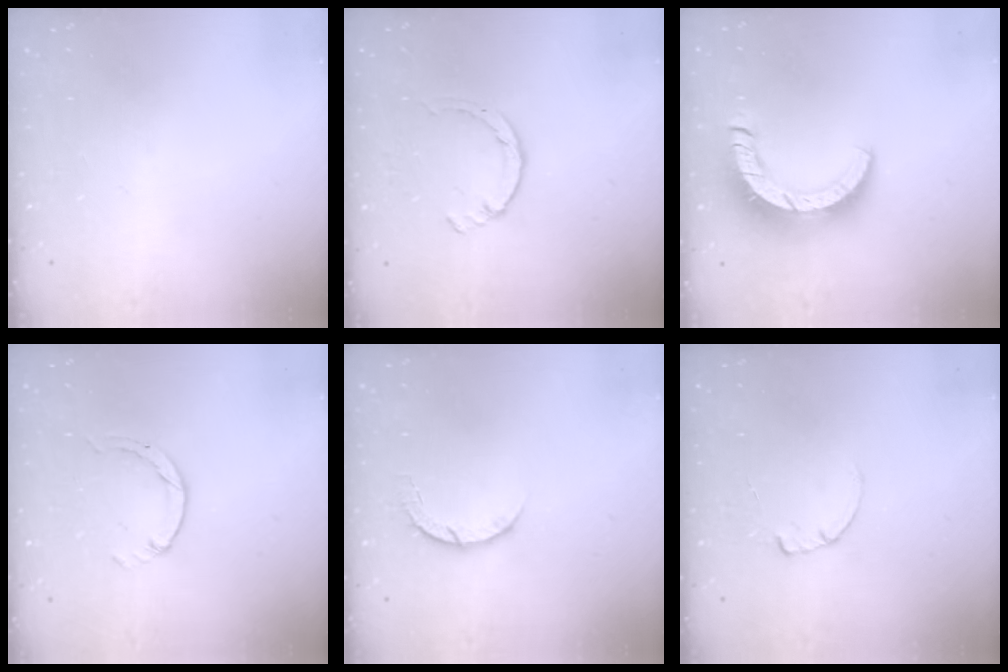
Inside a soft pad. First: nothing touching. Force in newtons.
{"total": 1.4, "press": 1.3, "slide": 0.3}
{"total": 12.2, "press": 12.1, "slide": 1.3}
{"total": 0.5, "press": 0.5, "slide": 0.1}
{"total": 5.2, "press": 5.1, "slide": 0.7}
{"total": 0.6, "press": 0.6, "slide": 0.1}